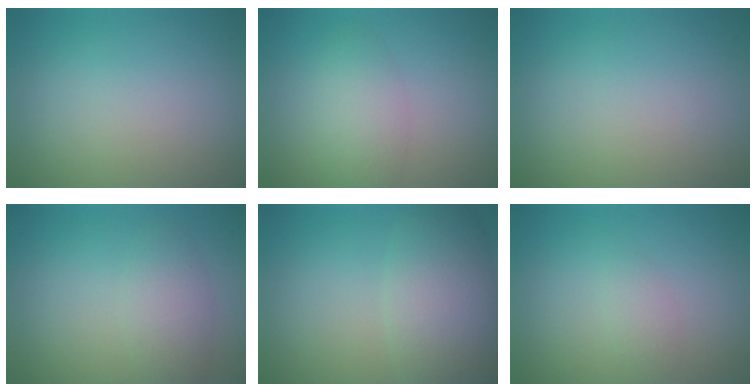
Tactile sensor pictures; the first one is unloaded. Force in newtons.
{"total": 2.7, "press": 2.7, "slide": 0.1}
{"total": 0.0}
{"total": 2.4, "press": 2.4, "slide": 0.0}
{"total": 6.0, "press": 6.0, "slide": 0.3}
{"total": 1.0, "press": 1.0, "slide": 0.1}